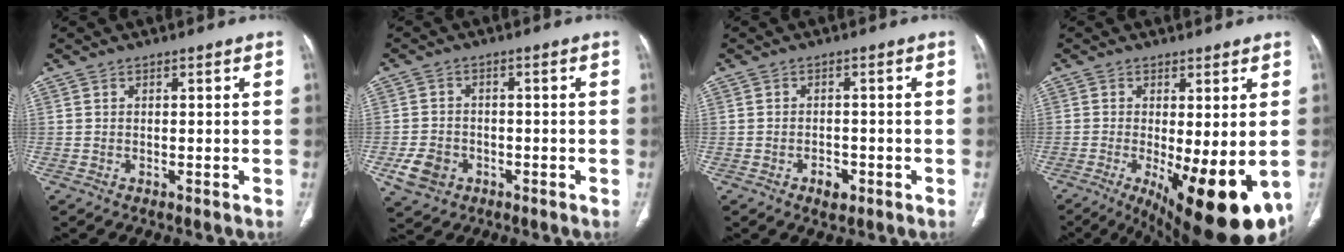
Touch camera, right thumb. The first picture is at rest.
{"total": 5.7, "force": [-2.3, 4.6, 2.6], "torque": [-0.045, 0.011, -0.034]}
{"total": 2.9, "force": [-1.5, 1.9, 1.7], "torque": [-0.017, 0.005, -0.017]}
{"total": 17.6, "force": [-5.2, 5.9, 15.8], "torque": [-0.188, -0.029, -0.056]}